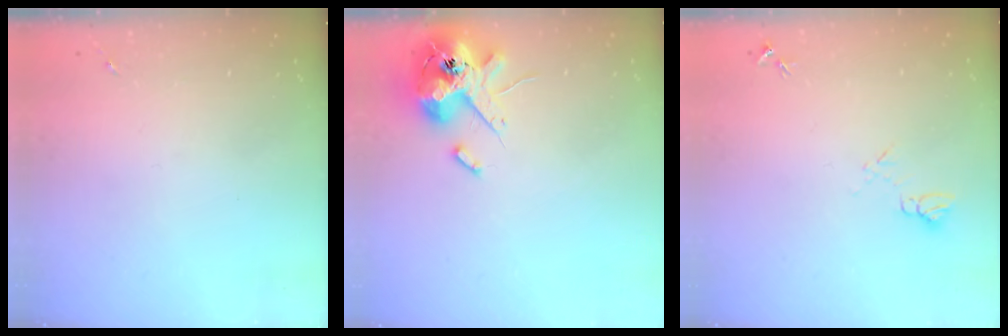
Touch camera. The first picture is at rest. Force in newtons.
{"total": 14.9, "press": 14.7, "slide": 2.3}
{"total": 7.1, "press": 7.1, "slide": 0.7}